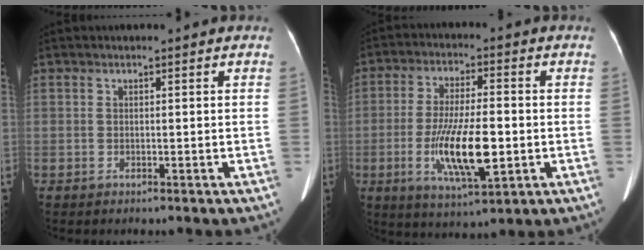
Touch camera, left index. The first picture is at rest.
{"total": 11.8, "force": [-2.7, 2.5, 11.2], "torque": [-0.215, -0.013, -0.043]}